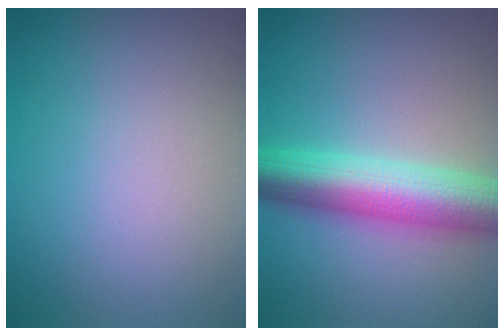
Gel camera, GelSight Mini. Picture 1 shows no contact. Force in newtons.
{"total": 8.2, "press": 8.2, "slide": 0.0}